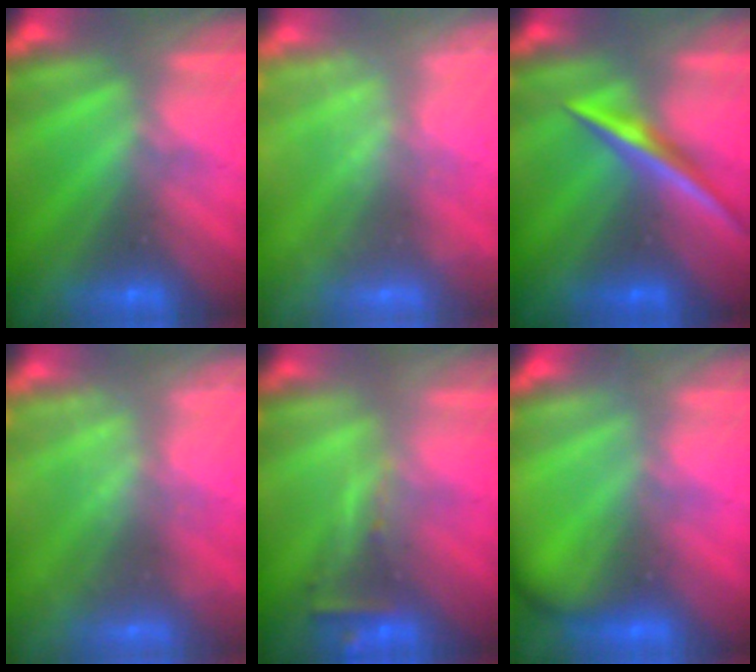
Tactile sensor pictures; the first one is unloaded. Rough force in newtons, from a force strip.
{"total": 2.3}
{"total": 2.1}
{"total": 2.3}
{"total": 2.5}
{"total": 2.3}